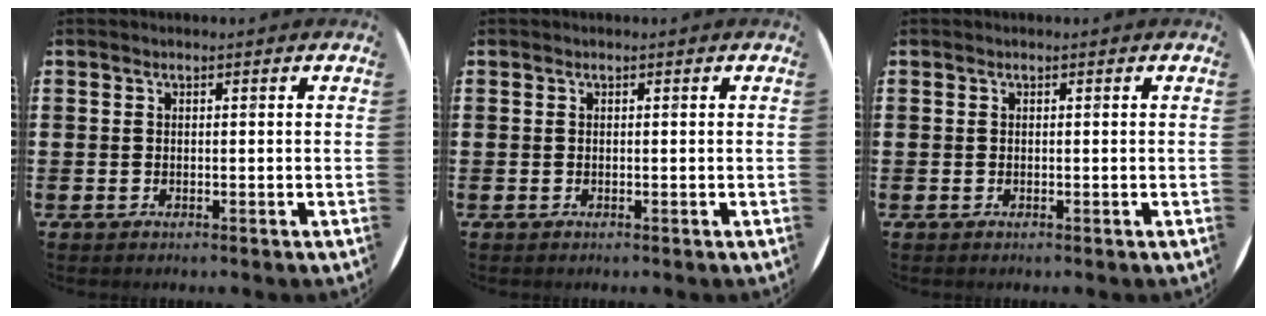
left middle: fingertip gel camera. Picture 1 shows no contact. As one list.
[{"total": 0.0}, {"total": 0.0}]